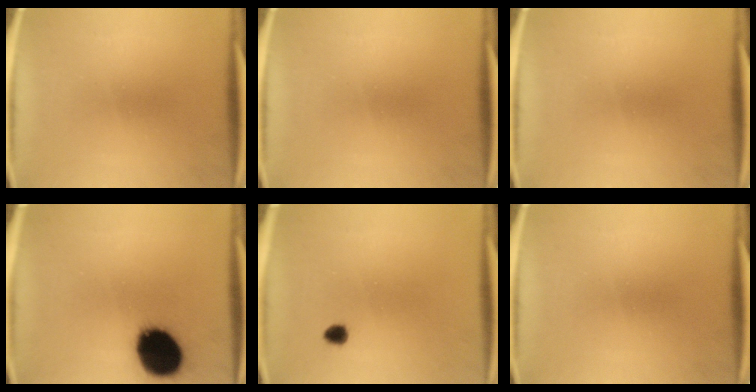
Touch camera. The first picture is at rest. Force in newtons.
{"total": 0.0}
{"total": 0.0}
{"total": 19.1}
{"total": 1.6}
{"total": 0.0}